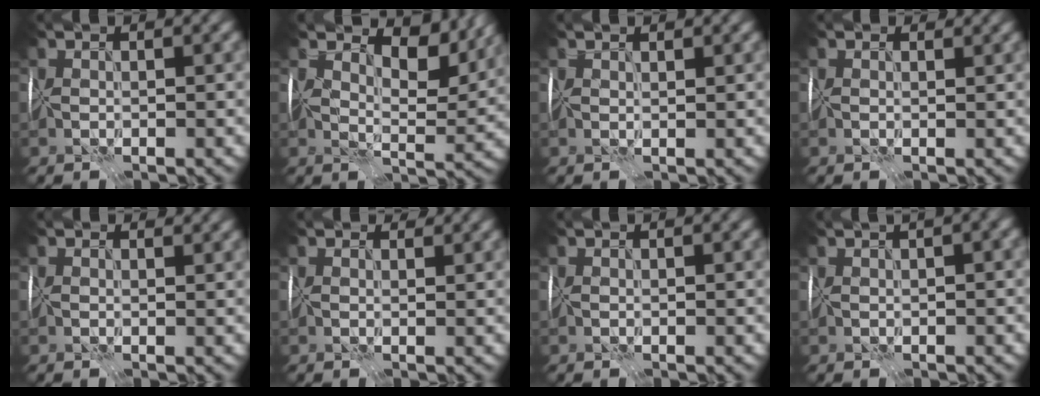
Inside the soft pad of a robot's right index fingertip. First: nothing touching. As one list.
[{"total": 7.5, "force": [5.1, 3.2, 4.5], "torque": [-0.066, 0.000, 0.077]}, {"total": 1.0, "force": [0.8, 0.2, 0.6], "torque": [-0.010, 0.003, 0.013]}, {"total": 1.4, "force": [1.1, 0.8, 0.5], "torque": [-0.004, 0.000, 0.007]}, {"total": 1.4, "force": [1.1, 0.7, 0.5], "torque": [-0.005, -0.001, 0.010]}, {"total": 1.9, "force": [1.6, 0.8, 0.6], "torque": [-0.011, 0.001, 0.016]}, {"total": 0.0}, {"total": 5.5, "force": [2.3, 2.2, 4.5], "torque": [-0.046, 0.037, 0.023]}]